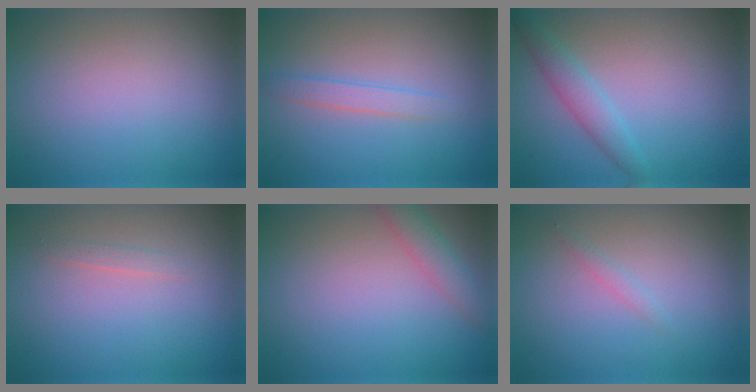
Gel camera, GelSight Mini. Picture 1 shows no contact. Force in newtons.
{"total": 1.6, "press": 1.6, "slide": 0.1}
{"total": 2.4, "press": 2.4, "slide": 0.0}
{"total": 0.7, "press": 0.7, "slide": 0.1}
{"total": 2.3, "press": 2.3, "slide": 0.1}
{"total": 0.7, "press": 0.7, "slide": 0.0}